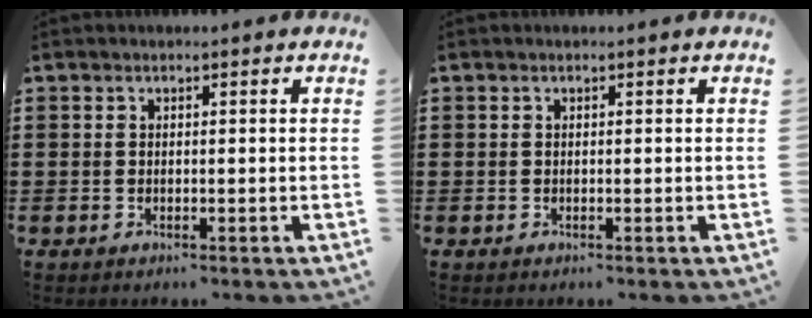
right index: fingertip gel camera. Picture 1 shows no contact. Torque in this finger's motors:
{"motor_torque": [0.01, 0.01, 0.00, 0.00]}